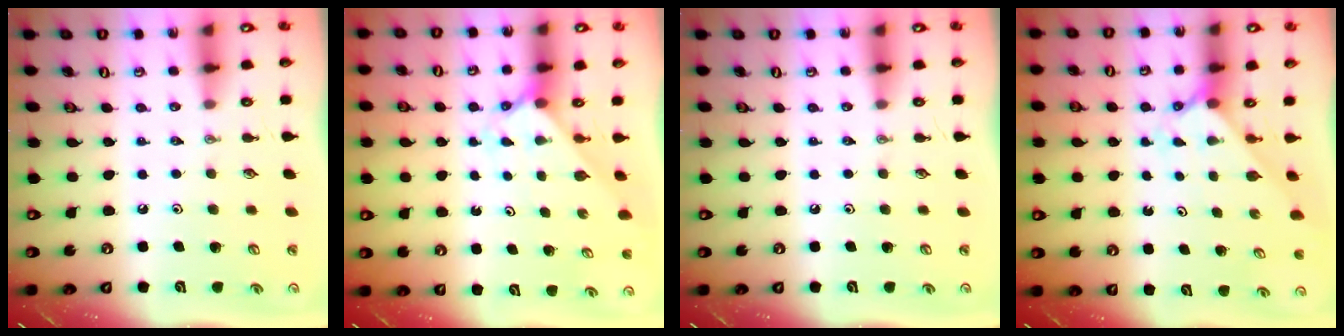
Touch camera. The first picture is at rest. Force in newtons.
{"total": 2.2, "press": 2.2, "slide": 0.2}
{"total": 0.0}
{"total": 1.9, "press": 1.9, "slide": 0.2}